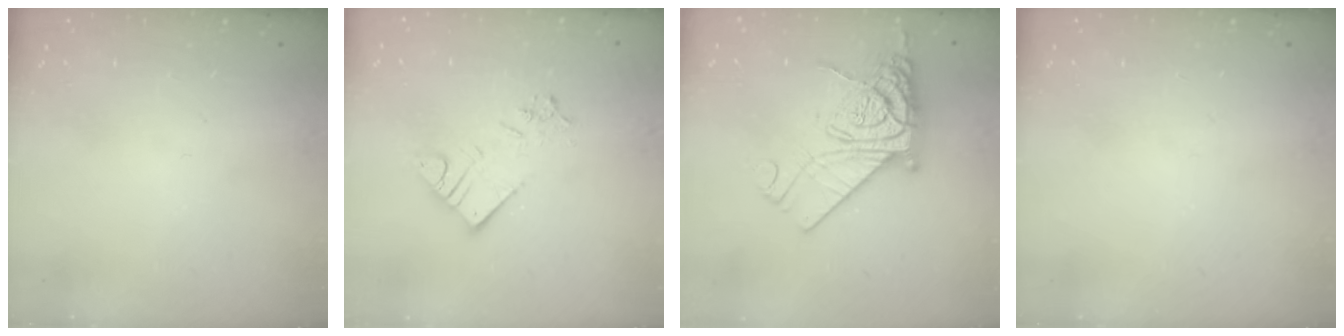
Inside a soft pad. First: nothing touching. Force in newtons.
{"total": 8.6, "press": 8.6, "slide": 0.5}
{"total": 16.9, "press": 16.8, "slide": 1.7}
{"total": 0.0}